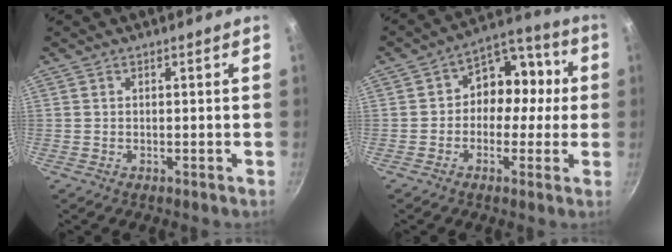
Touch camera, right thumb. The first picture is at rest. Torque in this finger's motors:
{"motor_torque": [-0.17, 0.53, -0.01, 0.09, 0.07]}